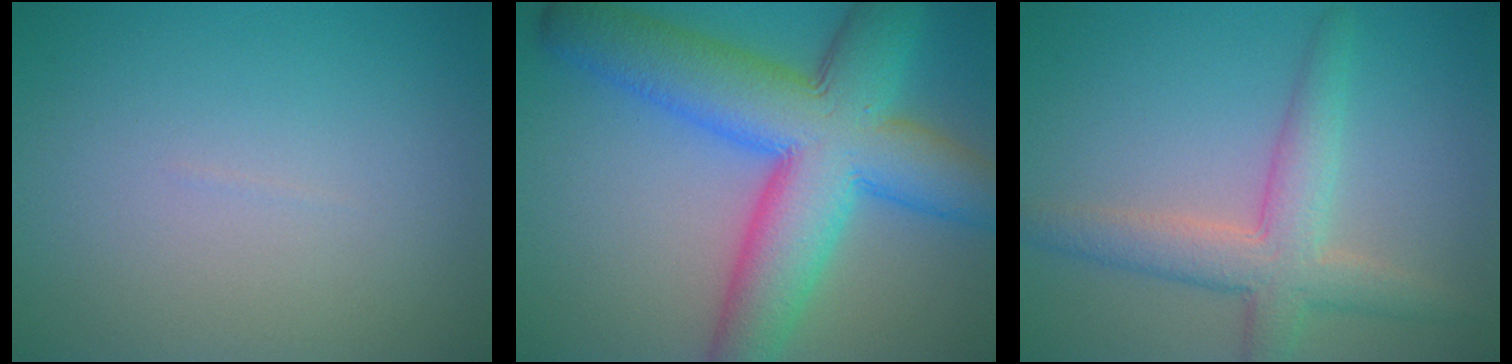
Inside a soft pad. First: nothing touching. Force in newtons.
{"total": 12.3, "press": 12.3, "slide": 0.4}
{"total": 4.7, "press": 4.7, "slide": 0.3}